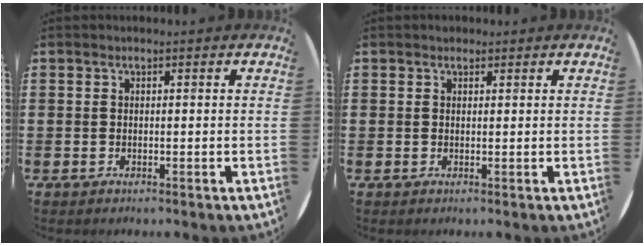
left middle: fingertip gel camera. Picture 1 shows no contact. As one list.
[{"total": 0.6, "force": [0.6, 0.2, -0.1], "torque": [0.010, -0.001, 0.010]}]